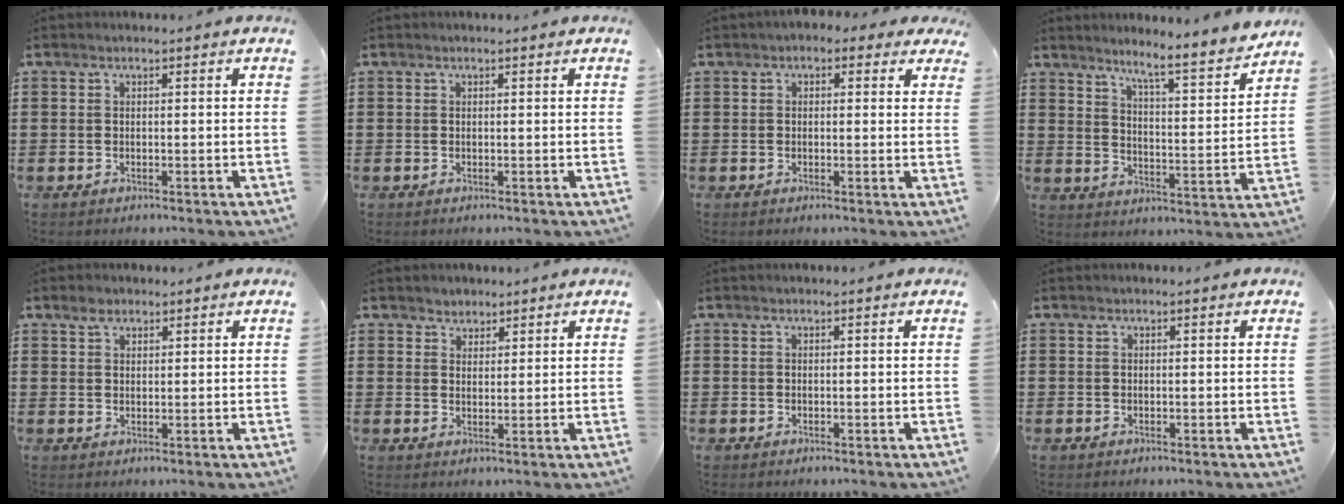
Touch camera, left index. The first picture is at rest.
{"total": 0.0}
{"total": 1.7, "force": [0.7, 1.2, 0.9], "torque": [-0.015, 0.006, 0.008]}
{"total": 5.8, "force": [5.2, -0.7, 2.5], "torque": [-0.065, -0.047, 0.079]}
{"total": 2.2, "force": [1.6, 1.2, 0.9], "torque": [-0.013, 0.002, 0.029]}
{"total": 2.0, "force": [1.6, 1.2, -0.3], "torque": [-0.003, 0.007, 0.031]}
{"total": 0.0}
{"total": 0.0}